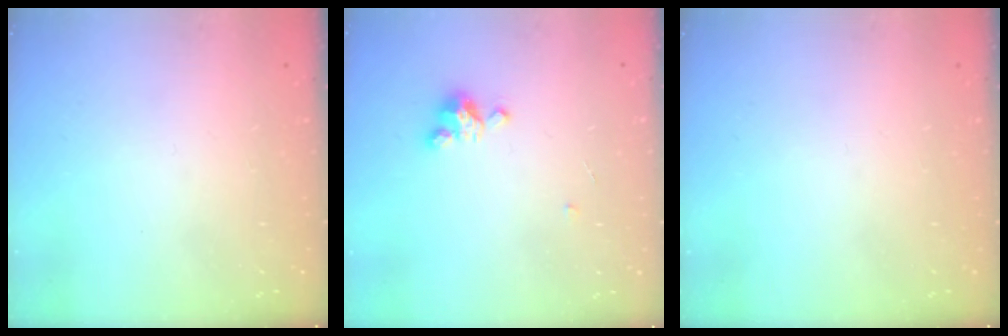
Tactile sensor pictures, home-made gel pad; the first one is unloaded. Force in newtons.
{"total": 3.8, "press": 3.8, "slide": 0.4}
{"total": 0.0}